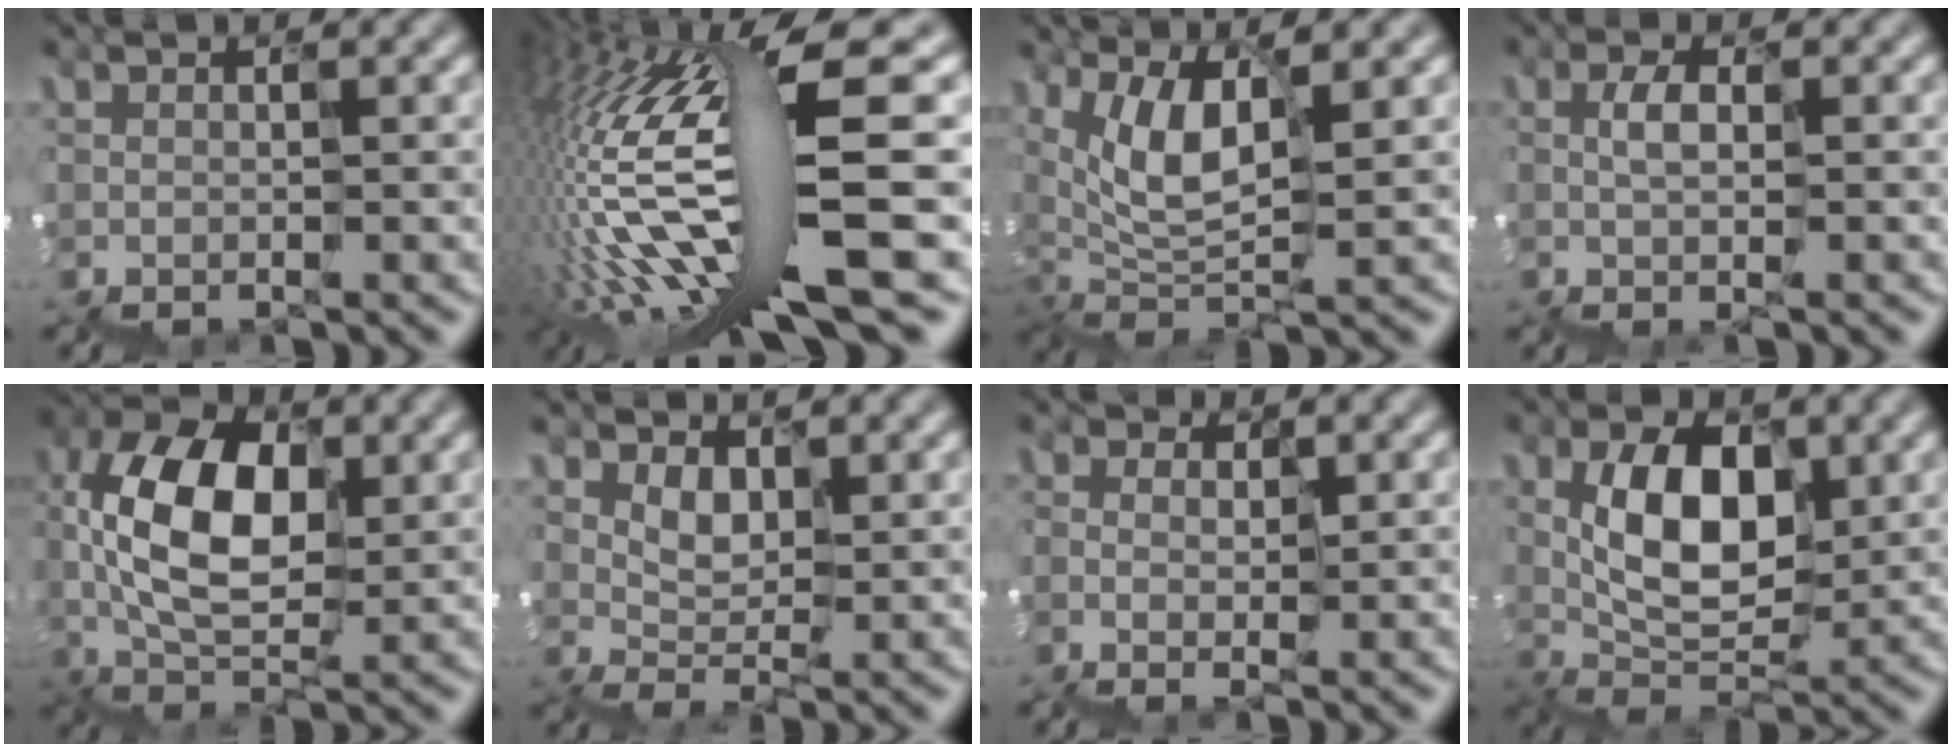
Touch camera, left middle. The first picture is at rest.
{"total": 14.7, "force": [-1.9, 2.8, 14.3], "torque": [-0.288, -0.004, -0.022]}
{"total": 4.5, "force": [1.4, 2.1, 3.7], "torque": [-0.110, 0.002, 0.023]}
{"total": 0.0}
{"total": 7.1, "force": [0.9, 4.4, 5.4], "torque": [-0.125, 0.014, 0.009]}
{"total": 1.2, "force": [1.0, 0.6, -0.2], "torque": [-0.013, 0.002, 0.021]}
{"total": 2.2, "force": [0.3, 1.8, 1.1], "torque": [-0.019, 0.006, -0.001]}
{"total": 4.7, "force": [0.8, 2.9, 3.7], "torque": [-0.083, 0.006, 0.014]}